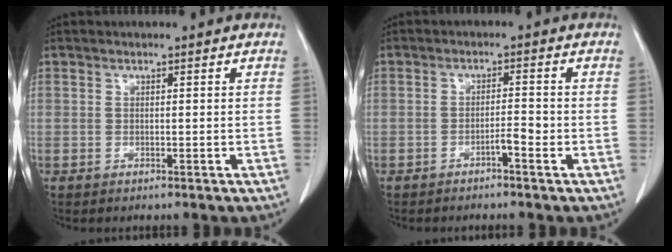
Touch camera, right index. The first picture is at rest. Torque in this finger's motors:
{"motor_torque": [0.14, -0.17, 0.01, 0.00]}